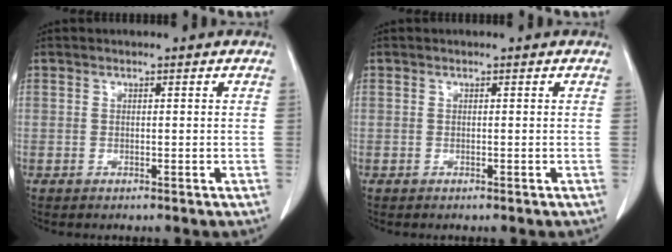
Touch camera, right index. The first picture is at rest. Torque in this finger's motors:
{"motor_torque": [-0.13, 0.17, -0.20, -0.09]}